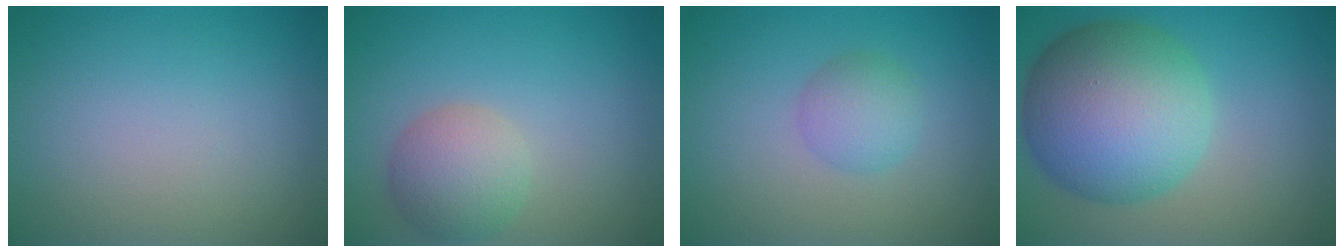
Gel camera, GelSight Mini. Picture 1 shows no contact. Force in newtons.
{"total": 3.9, "press": 3.9, "slide": 0.2}
{"total": 2.5, "press": 2.5, "slide": 0.1}
{"total": 11.9, "press": 11.9, "slide": 0.2}